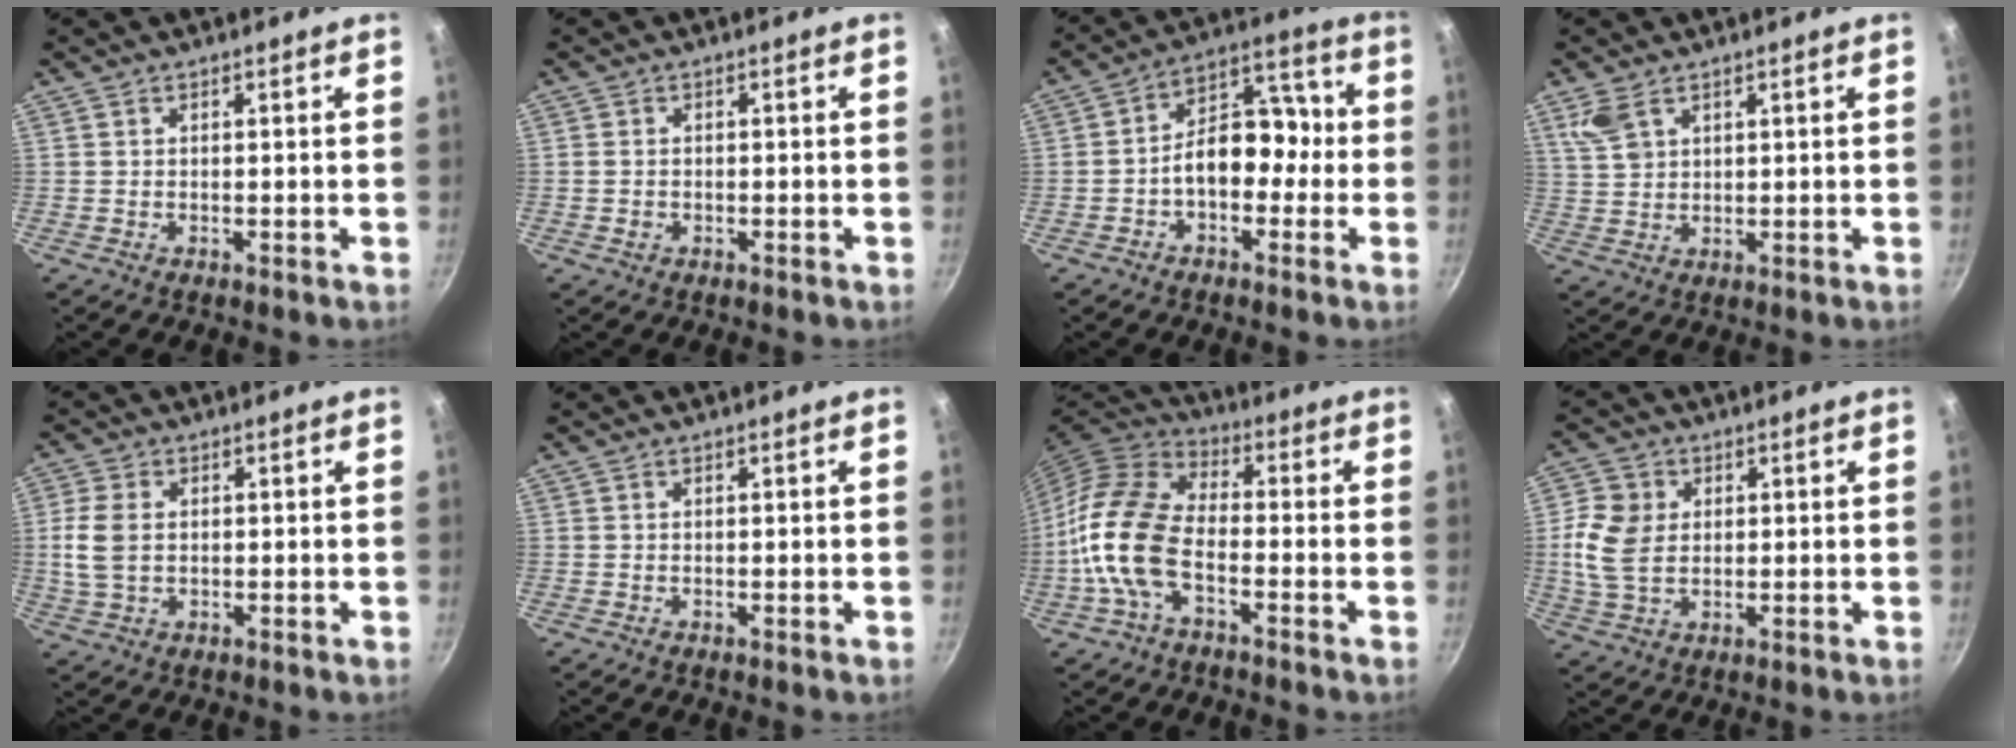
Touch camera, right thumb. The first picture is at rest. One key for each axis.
{"total": 1.3, "fx": -0.5, "fy": 1.1, "fz": 0.6, "tx": -0.013, "ty": 0.003, "tz": -0.008}
{"total": 11.2, "fx": -2.2, "fy": 7.5, "fz": 8.0, "tx": -0.071, "ty": 0.056, "tz": -0.049}
{"total": 5.4, "fx": 3.1, "fy": 3.1, "fz": 3.1, "tx": -0.058, "ty": -0.007, "tz": 0.071}
{"total": 6.6, "fx": 0.3, "fy": 4.5, "fz": 4.8, "tx": -0.100, "ty": 0.005, "tz": 0.005}
{"total": 0.0}
{"total": 13.7, "fx": -4.2, "fy": 7.3, "fz": 10.9, "tx": -0.208, "ty": 0.037, "tz": -0.098}
{"total": 9.2, "fx": 1.0, "fy": 7.0, "fz": 5.9, "tx": -0.108, "ty": 0.000, "tz": 0.015}